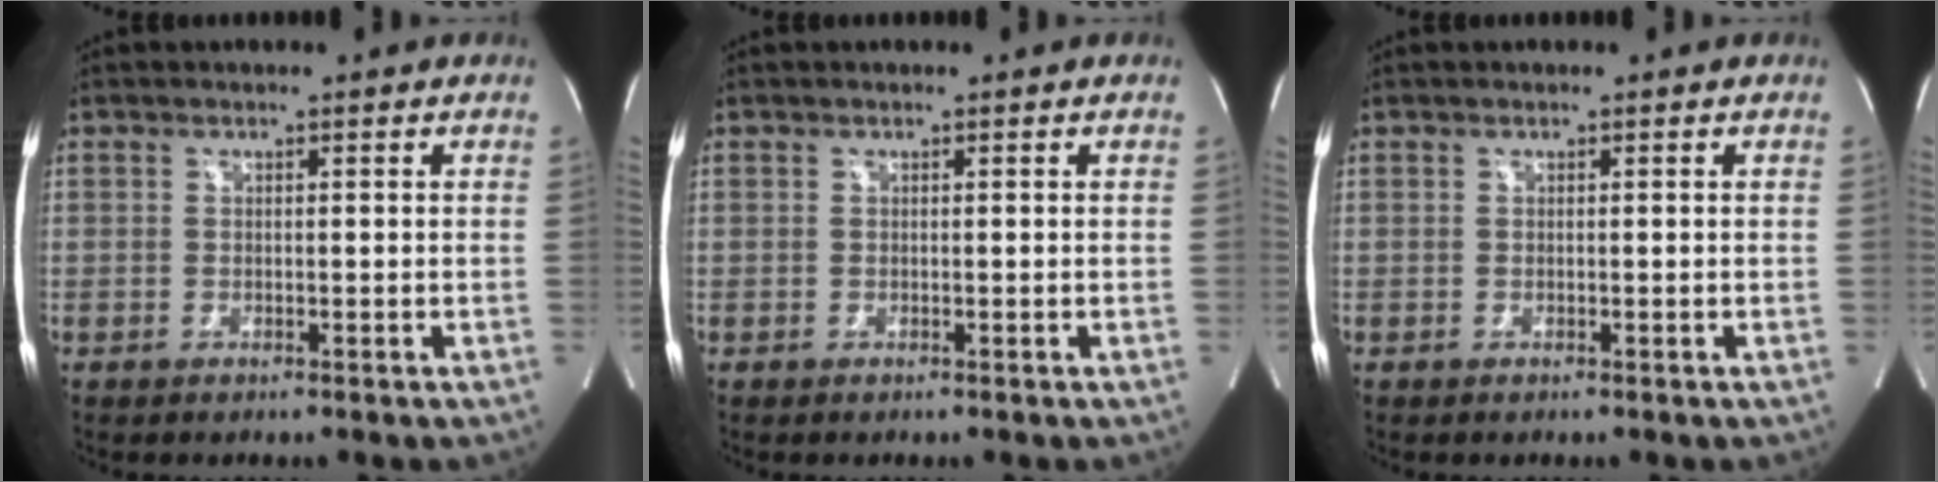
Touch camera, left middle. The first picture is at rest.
{"total": 0.0}
{"total": 0.0}